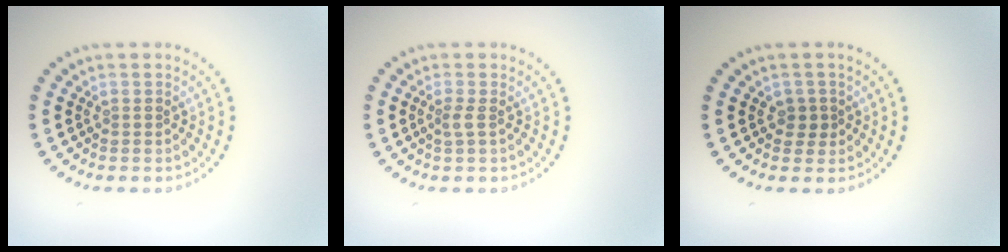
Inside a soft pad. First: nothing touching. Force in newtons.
{"total": 0.9, "press": 0.6, "slide": 0.8}
{"total": 1.2, "press": 1.1, "slide": 0.6}